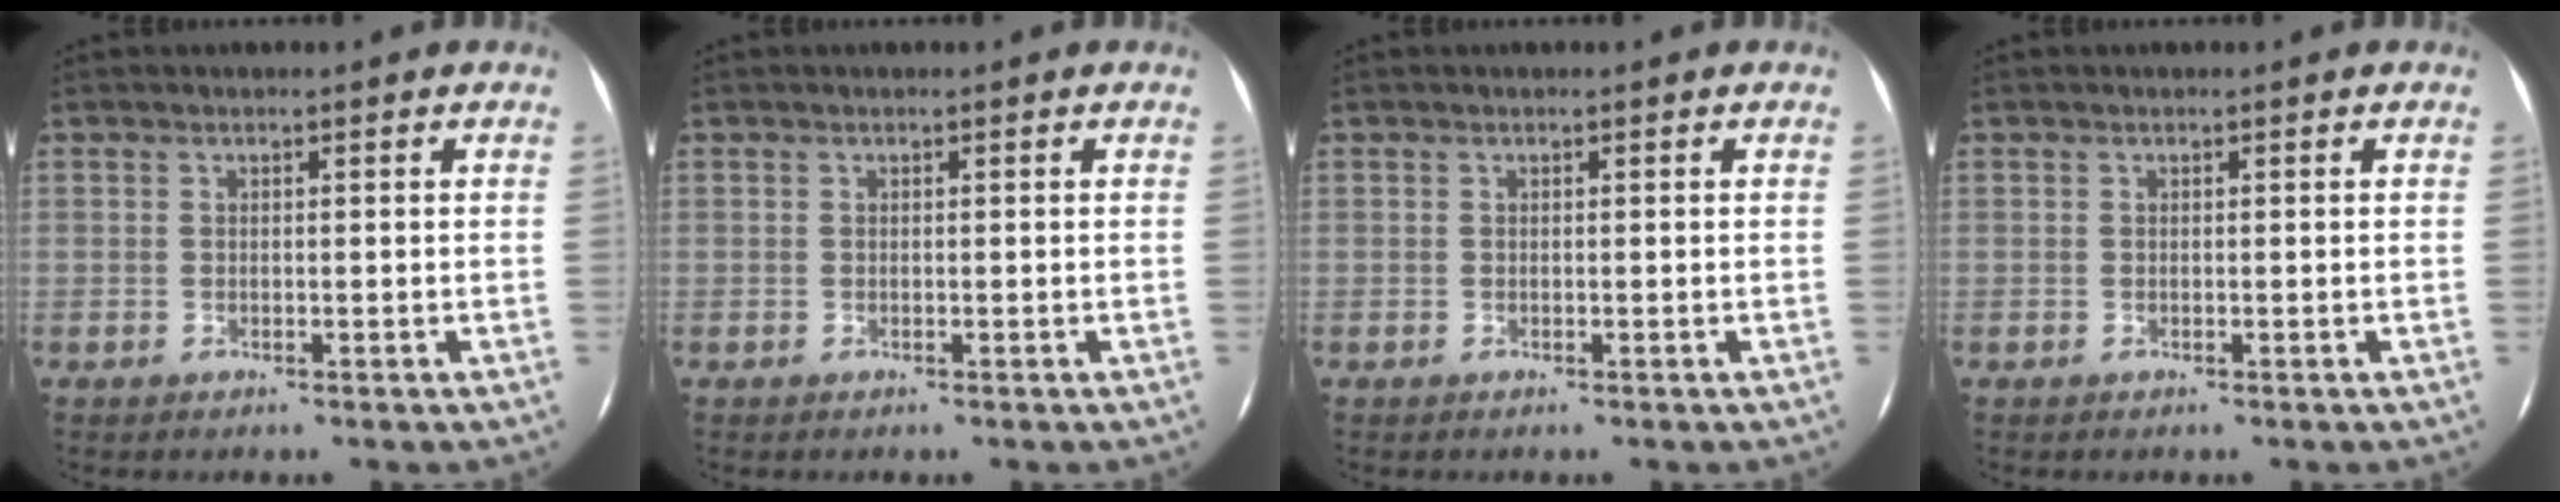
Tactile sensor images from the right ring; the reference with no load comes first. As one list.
[{"total": 0.0}, {"total": 0.0}, {"total": 0.0}]